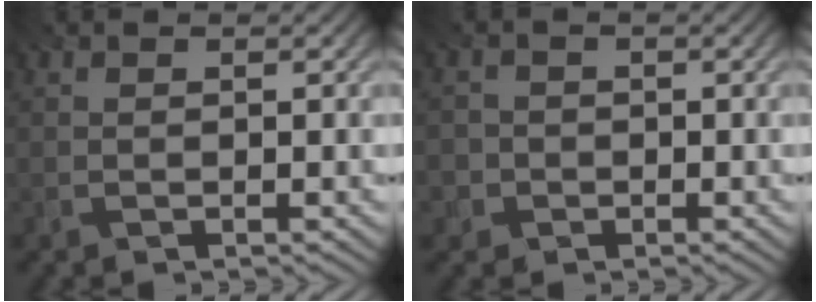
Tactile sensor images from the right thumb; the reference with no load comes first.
{"total": 2.0, "force": [-1.2, 1.7, -0.3], "torque": [0.006, -0.005, -0.030]}